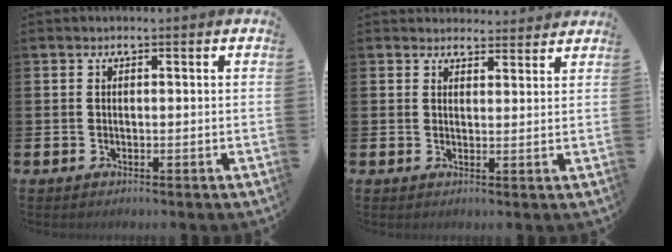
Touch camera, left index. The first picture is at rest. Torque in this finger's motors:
{"motor_torque": [0.79, -1.34, -0.06, -0.02]}